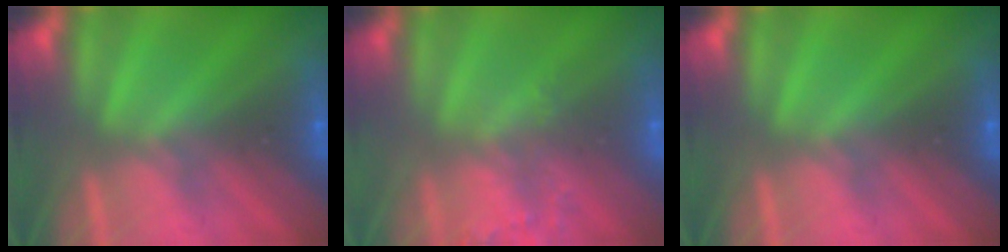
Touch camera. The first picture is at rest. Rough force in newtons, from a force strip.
{"total": 1.9}
{"total": 0.0}